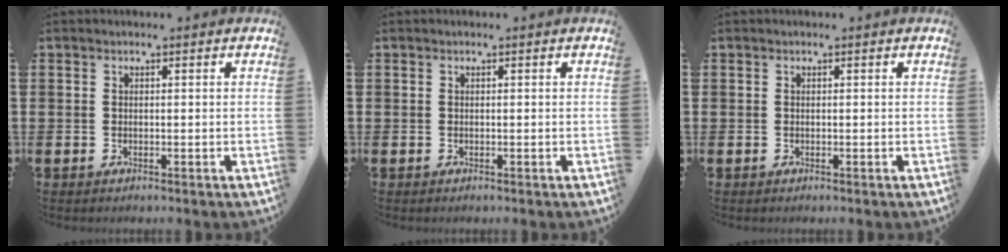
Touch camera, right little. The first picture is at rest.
{"total": 0.0}
{"total": 0.0}